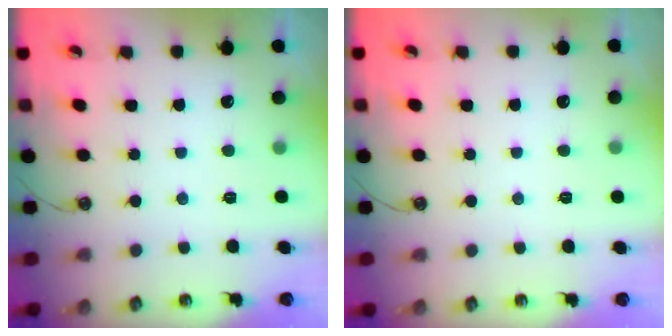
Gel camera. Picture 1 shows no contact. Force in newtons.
{"total": 0.0}